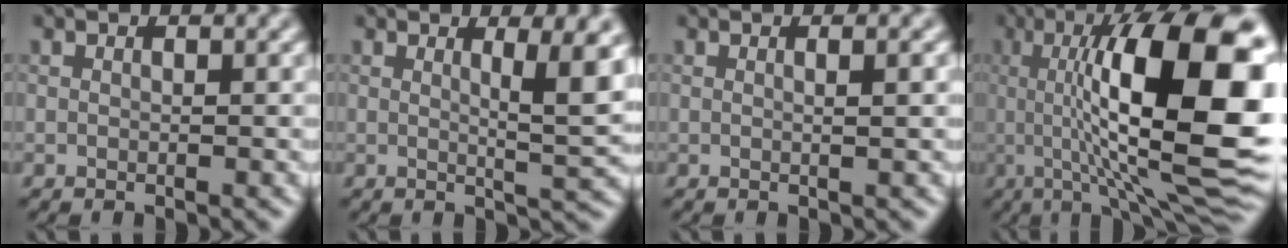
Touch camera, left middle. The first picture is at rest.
{"total": 4.6, "force": [1.3, 0.8, 4.4], "torque": [-0.058, -0.007, 0.020]}
{"total": 1.6, "force": [0.3, 0.5, 1.5], "torque": [-0.019, 0.005, -0.005]}
{"total": 17.5, "force": [1.6, 4.8, 16.8], "torque": [-0.227, 0.010, 0.025]}